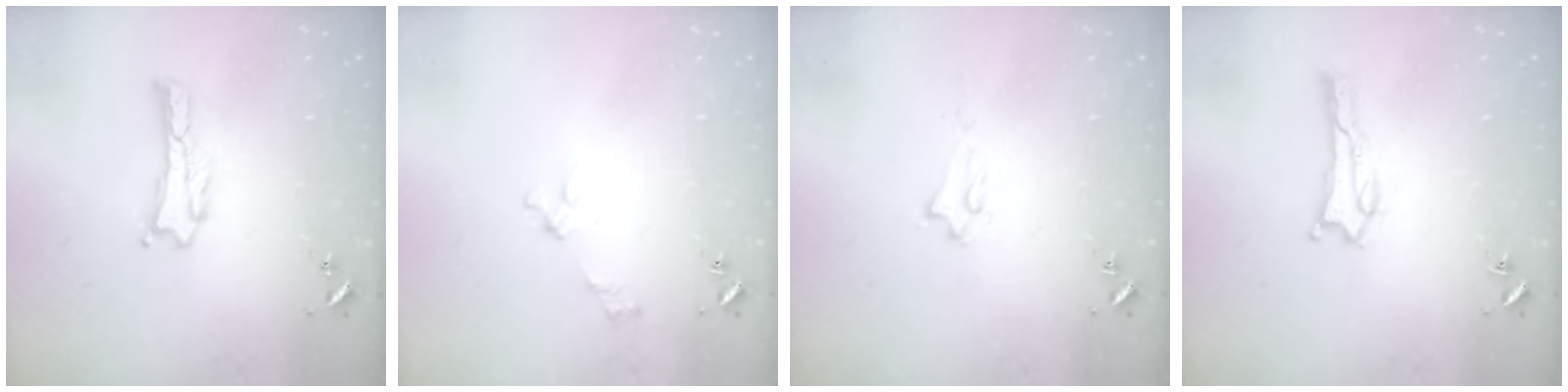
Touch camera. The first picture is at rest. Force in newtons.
{"total": 2.7, "press": 2.6, "slide": 0.3}
{"total": 1.7, "press": 1.6, "slide": 0.2}
{"total": 1.3, "press": 1.3, "slide": 0.4}